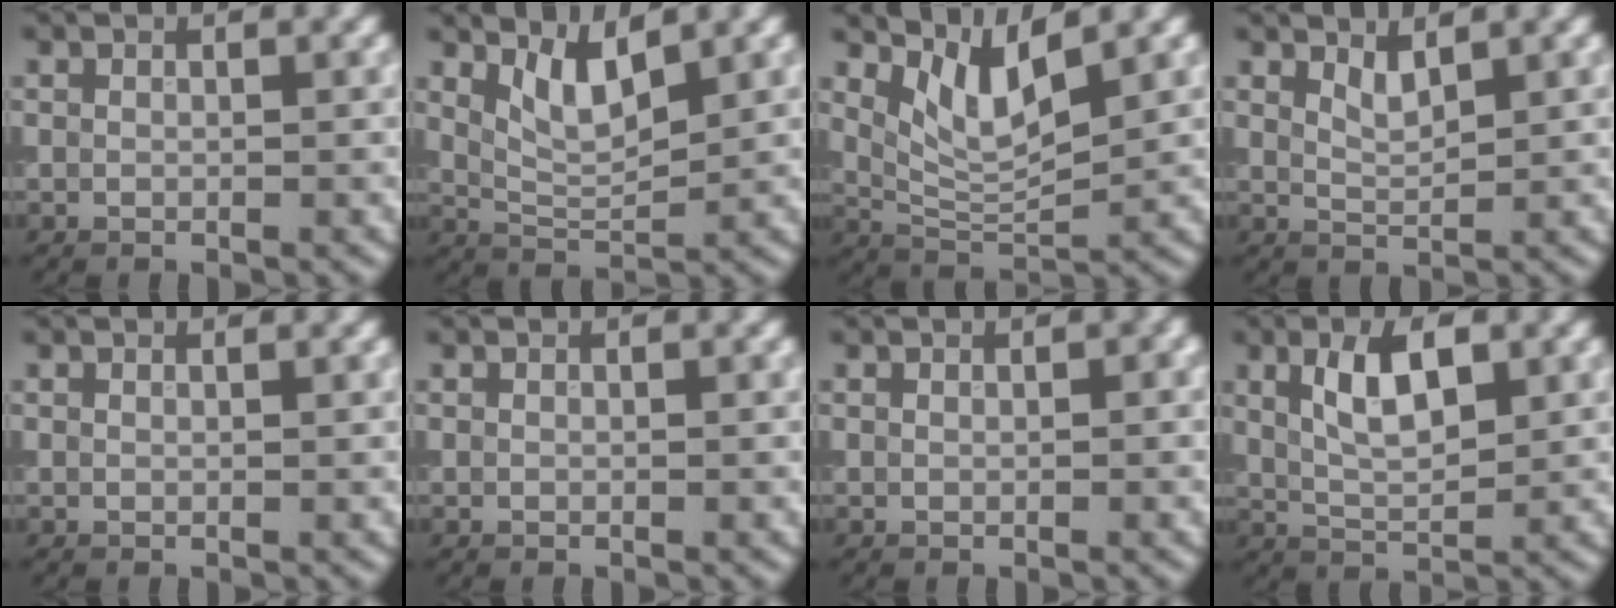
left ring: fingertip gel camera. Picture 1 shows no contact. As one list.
[{"total": 3.5, "force": [2.0, 1.1, 2.6], "torque": [-0.056, -0.007, 0.043]}, {"total": 4.5, "force": [2.5, 1.4, 3.4], "torque": [-0.077, -0.011, 0.054]}, {"total": 1.5, "force": [1.1, 0.4, 0.9], "torque": [-0.019, -0.005, 0.023]}, {"total": 0.6, "force": [0.5, 0.1, 0.3], "torque": [0.000, -0.001, 0.005]}, {"total": 0.0}, {"total": 0.5, "force": [0.2, 0.2, 0.5], "torque": [-0.004, 0.002, 0.004]}, {"total": 5.1, "force": [1.8, 2.1, 4.2], "torque": [-0.080, 0.005, 0.032]}]